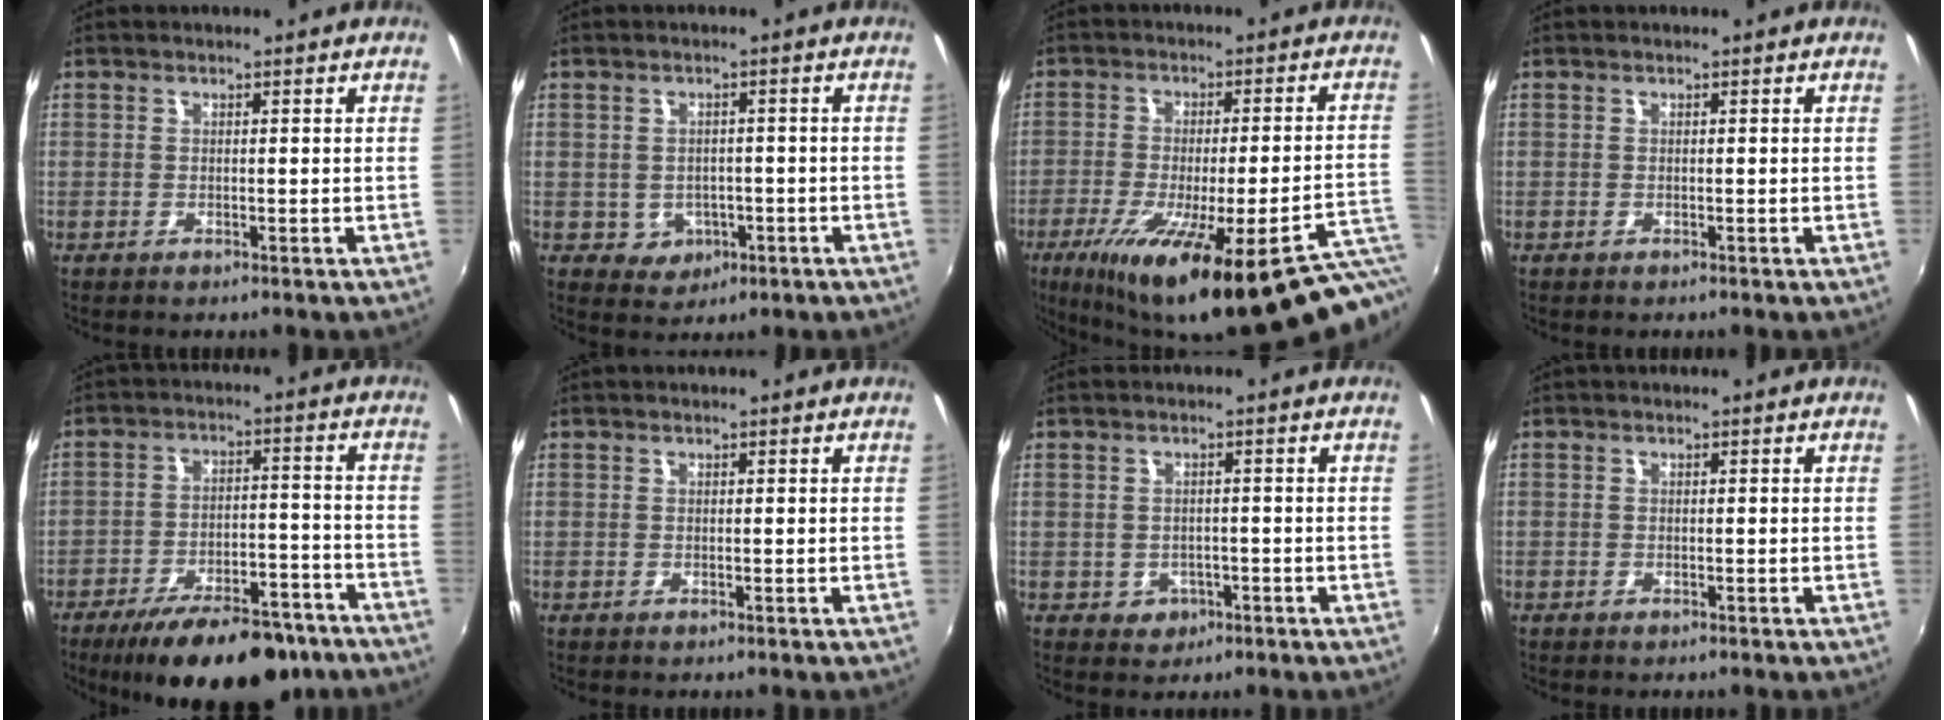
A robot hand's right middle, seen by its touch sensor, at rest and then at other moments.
{"total": 4.7, "force": [-1.2, 4.3, 1.5], "torque": [-0.042, 0.008, 0.000]}
{"total": 28.0, "force": [-17.6, 4.8, 21.2], "torque": [-0.316, -0.066, -0.242]}
{"total": 0.0}
{"total": 19.9, "force": [-15.3, 7.1, 10.6], "torque": [-0.178, -0.008, -0.209]}
{"total": 0.0}
{"total": 3.5, "force": [-1.2, 3.1, 1.1], "torque": [-0.029, 0.003, -0.008]}
{"total": 0.6, "force": [-0.5, 0.3, 0.0], "torque": [-0.002, 0.000, -0.008]}